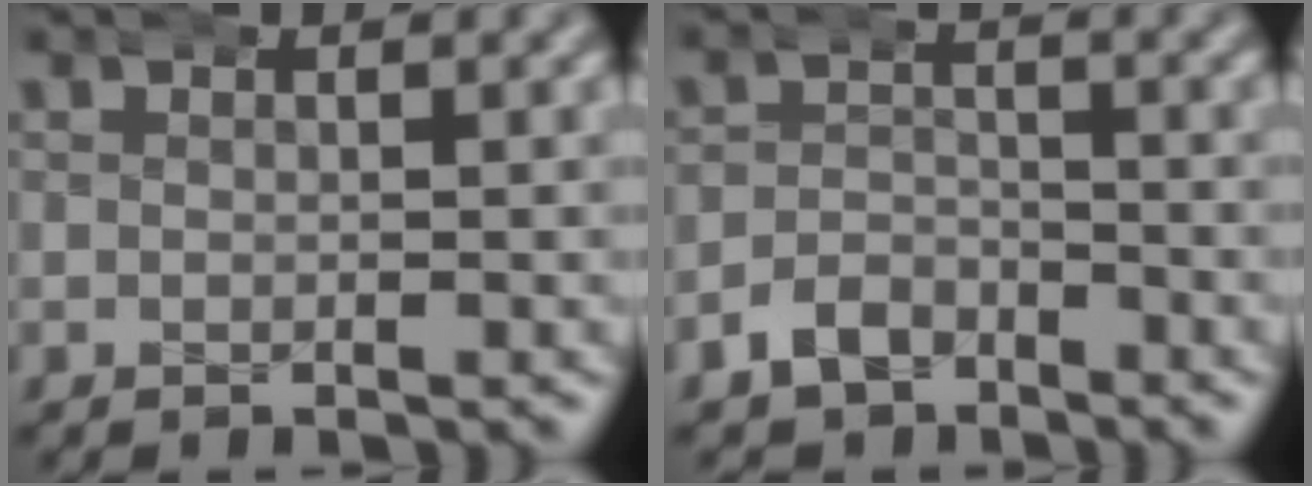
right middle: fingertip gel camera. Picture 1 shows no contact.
{"total": 2.9, "force": [-2.5, 1.5, -0.1], "torque": [0.006, 0.003, -0.048]}